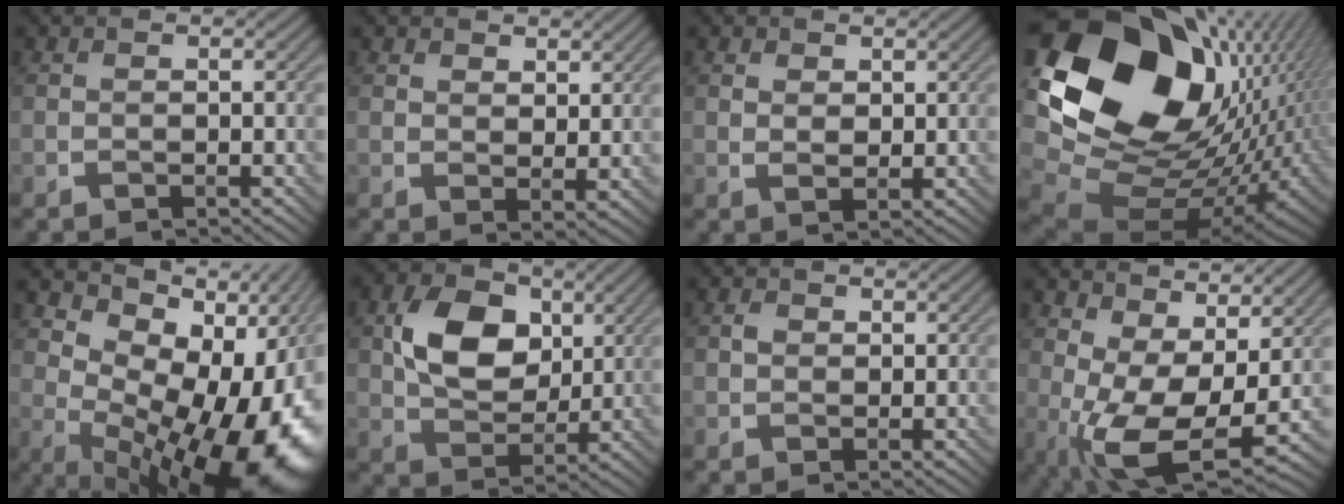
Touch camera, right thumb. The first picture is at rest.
{"total": 3.2, "force": [2.1, 1.7, 1.8], "torque": [-0.034, -0.009, 0.042]}
{"total": 1.9, "force": [1.2, 1.1, 1.0], "torque": [-0.020, -0.005, 0.024]}
{"total": 21.4, "force": [6.3, 14.8, 14.1], "torque": [-0.303, -0.010, 0.149]}
{"total": 16.9, "force": [0.8, 9.3, 14.1], "torque": [-0.159, -0.021, 0.042]}
{"total": 9.6, "force": [2.4, 6.8, 6.3], "torque": [-0.126, 0.006, 0.040]}
{"total": 1.3, "force": [0.3, 1.1, 0.6], "torque": [-0.010, 0.000, 0.003]}
{"total": 12.0, "force": [0.5, 5.9, 10.5], "torque": [-0.203, -0.014, 0.013]}